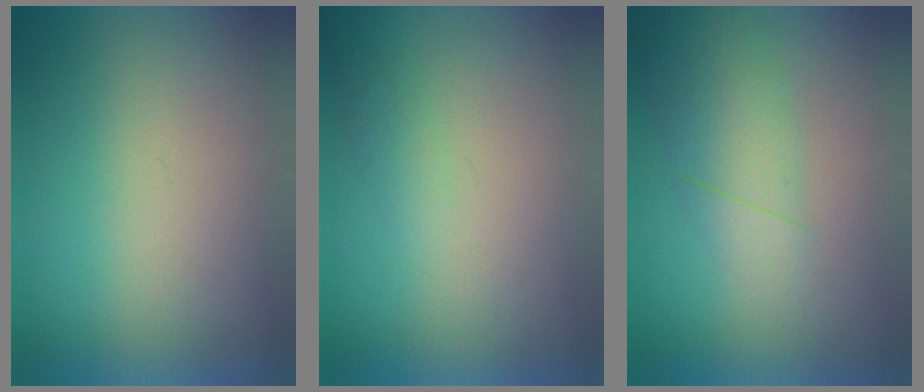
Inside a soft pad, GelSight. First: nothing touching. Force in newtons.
{"total": 1.2}
{"total": 2.8}